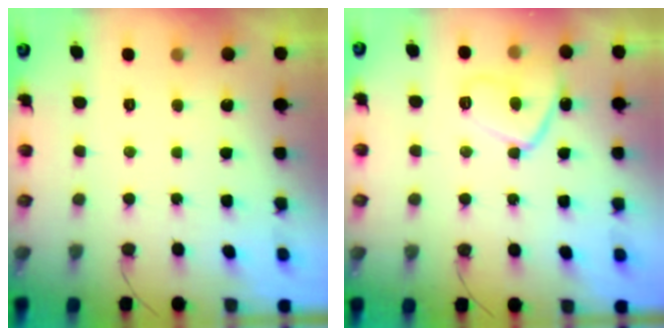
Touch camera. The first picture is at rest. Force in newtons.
{"total": 11.1, "press": 11.0, "slide": 1.1}